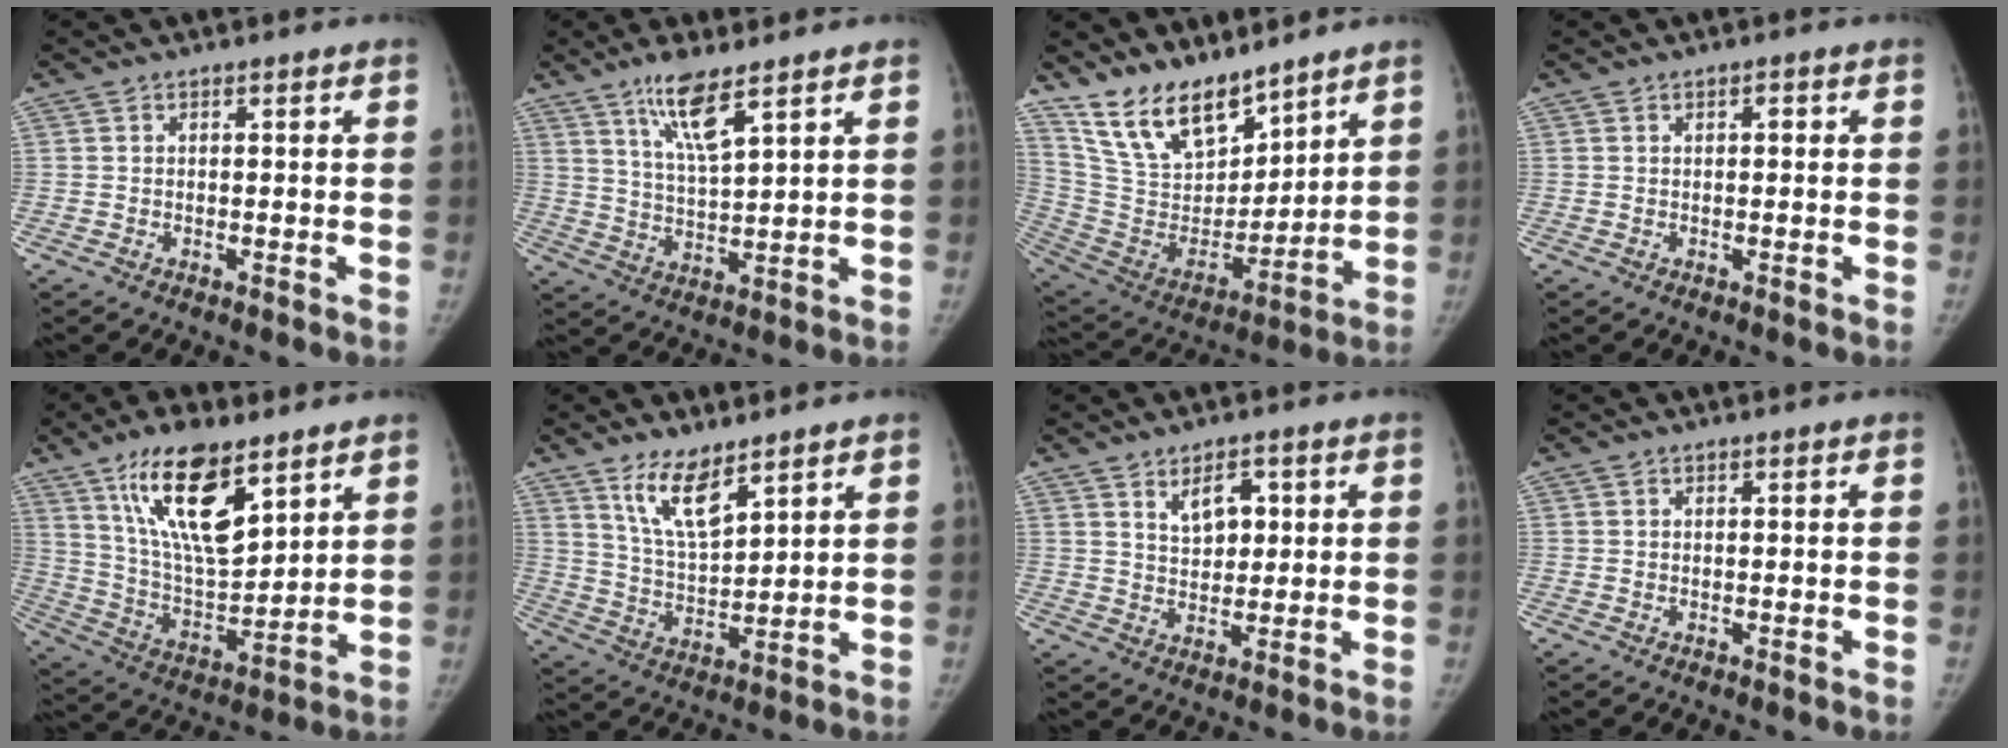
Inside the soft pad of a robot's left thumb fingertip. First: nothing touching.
{"total": 8.2, "force": [5.3, 1.5, 6.1], "torque": [-0.116, -0.033, 0.108]}
{"total": 15.9, "force": [12.8, 6.5, 6.8], "torque": [-0.089, -0.073, 0.255]}
{"total": 1.5, "force": [0.4, 0.8, 1.3], "torque": [-0.015, 0.003, 0.004]}
{"total": 17.8, "force": [10.3, 6.9, 12.7], "torque": [-0.198, -0.053, 0.197]}
{"total": 9.0, "force": [6.2, 3.0, 5.8], "torque": [-0.094, -0.046, 0.127]}
{"total": 5.6, "force": [2.4, 3.4, 3.8], "torque": [-0.039, -0.017, 0.043]}
{"total": 0.0}